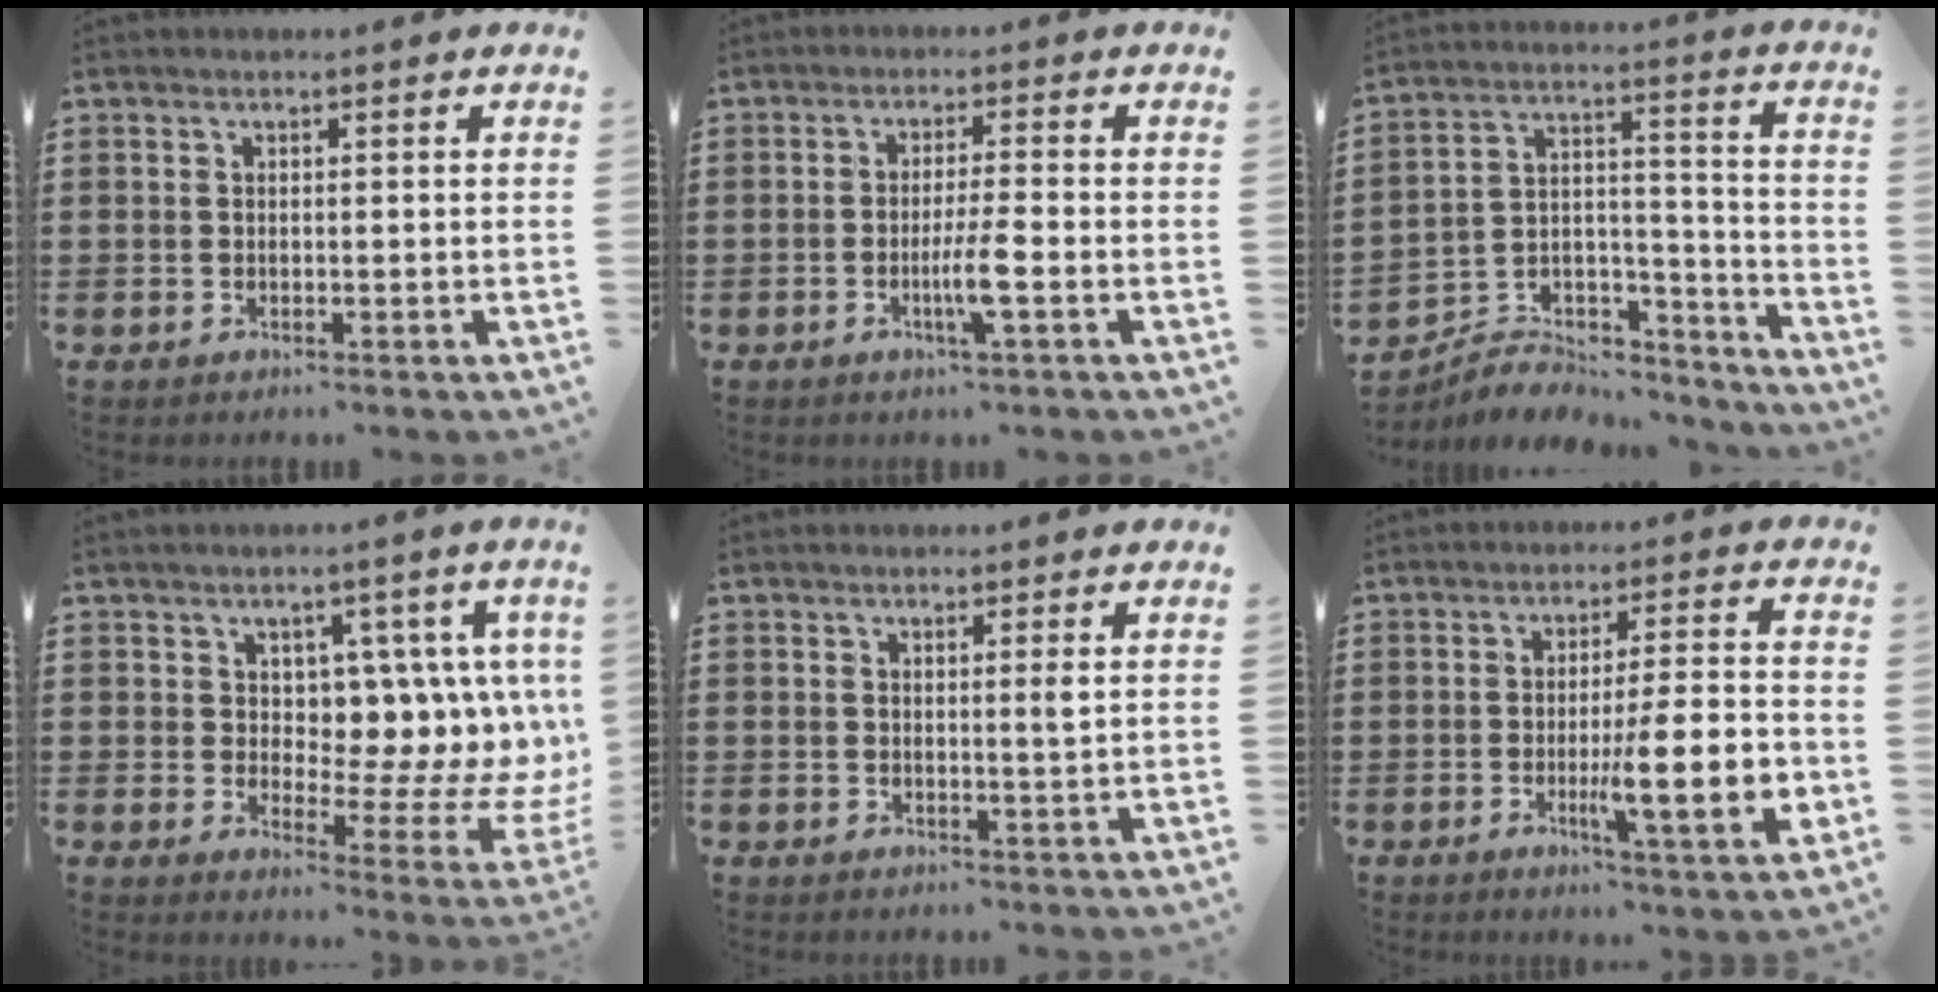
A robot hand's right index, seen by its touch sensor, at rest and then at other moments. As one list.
[{"total": 4.9, "force": [-1.6, 0.0, 4.7], "torque": [-0.094, -0.016, -0.033]}, {"total": 6.0, "force": [-5.4, 2.6, 0.9], "torque": [-0.015, 0.013, -0.105]}, {"total": 7.4, "force": [3.5, 4.5, 4.7], "torque": [-0.077, -0.050, 0.057]}, {"total": 1.5, "force": [0.5, -0.1, 1.4], "torque": [-0.028, -0.002, 0.007]}, {"total": 11.9, "force": [-2.6, 2.2, 11.5], "torque": [-0.176, -0.012, -0.043]}]